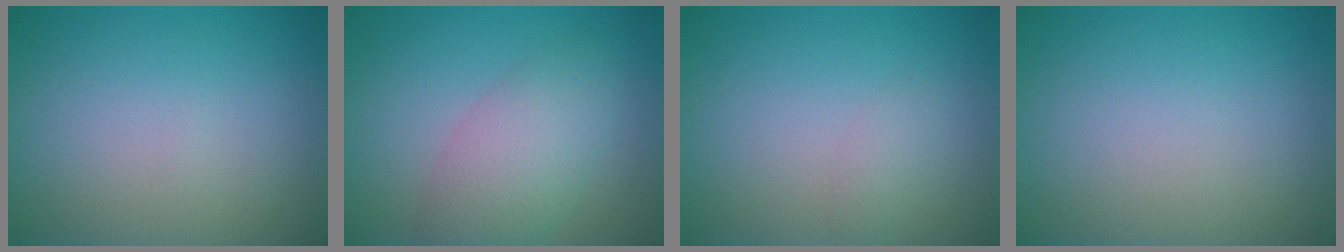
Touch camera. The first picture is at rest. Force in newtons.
{"total": 4.8, "press": 4.8, "slide": 0.2}
{"total": 1.0, "press": 1.0, "slide": 0.1}
{"total": 0.0}